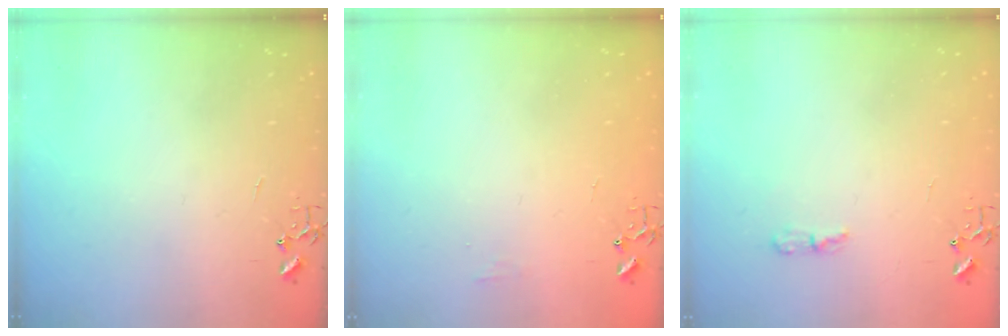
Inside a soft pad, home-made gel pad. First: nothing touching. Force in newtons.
{"total": 5.1, "press": 5.1, "slide": 0.7}
{"total": 4.7, "press": 4.7, "slide": 0.7}